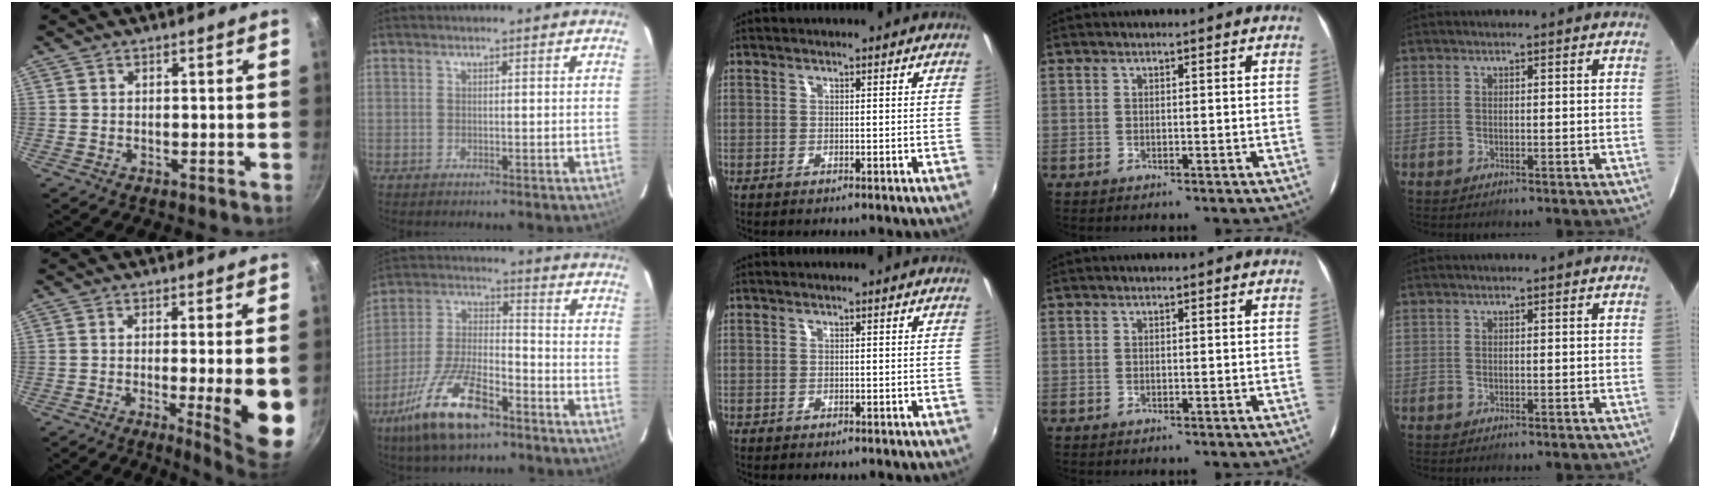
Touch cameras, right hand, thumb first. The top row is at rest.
{"thumb": {"total": 10.4, "force": [-1.7, 1.2, 10.2], "torque": [-0.131, -0.010, -0.017]}, "index": {"total": 16.5, "force": [-10.2, 6.1, 11.5], "torque": [-0.243, -0.017, -0.186]}, "middle": {"total": 0.6, "force": [-0.4, 0.4, 0.0], "torque": [-0.001, 0.000, -0.004]}}